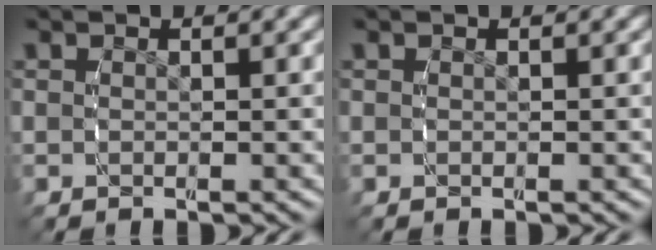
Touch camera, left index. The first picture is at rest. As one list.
[{"total": 0.0}]